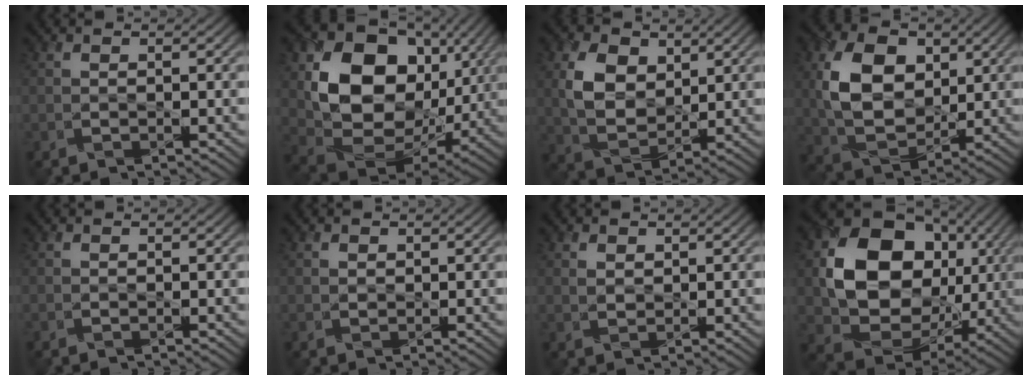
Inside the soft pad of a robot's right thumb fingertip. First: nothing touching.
{"total": 16.7, "force": [3.5, 12.5, 10.5], "torque": [-0.221, -0.011, 0.075]}
{"total": 8.2, "force": [2.5, 5.5, 5.6], "torque": [-0.131, -0.001, 0.050]}
{"total": 11.2, "force": [2.5, 7.6, 7.8], "torque": [-0.181, 0.002, 0.046]}
{"total": 0.0}
{"total": 0.7, "force": [0.5, 0.4, 0.2], "torque": [-0.009, -0.002, 0.012]}
{"total": 1.5, "force": [0.9, 0.9, 0.7], "torque": [-0.020, -0.002, 0.021]}
{"total": 15.5, "force": [2.2, 12.2, 9.3], "torque": [-0.181, -0.019, 0.046]}